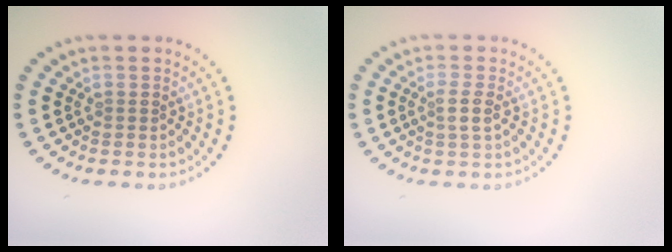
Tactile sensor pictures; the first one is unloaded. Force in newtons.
{"total": 1.4, "press": 1.2, "slide": 0.8}